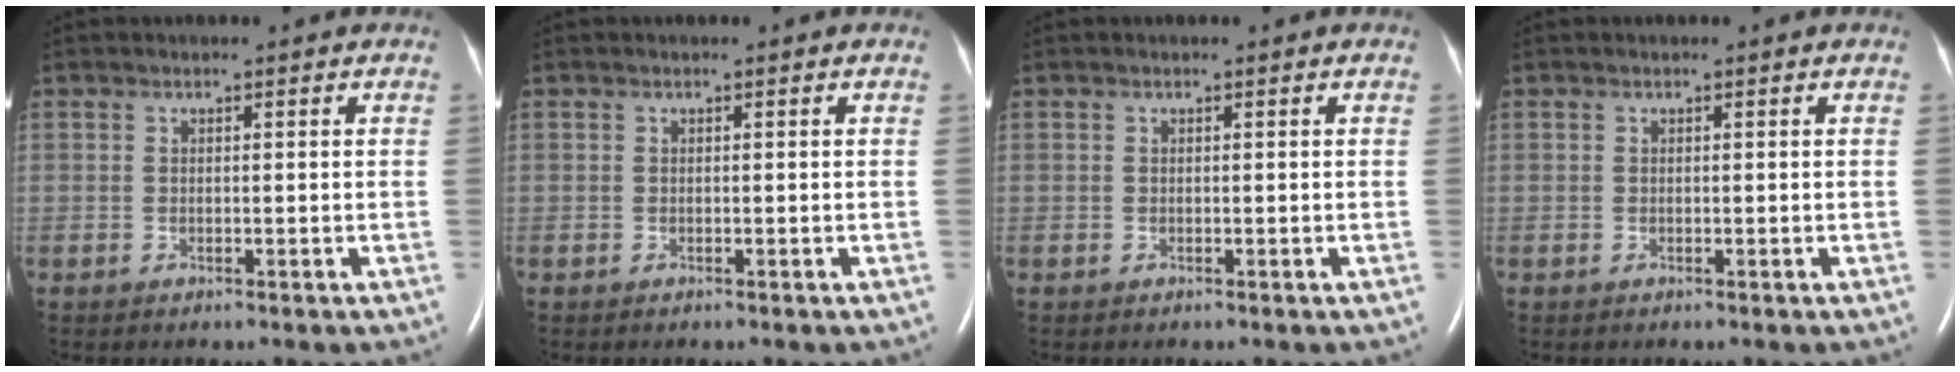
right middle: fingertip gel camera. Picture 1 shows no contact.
{"total": 0.0}
{"total": 0.0}
{"total": 0.0}